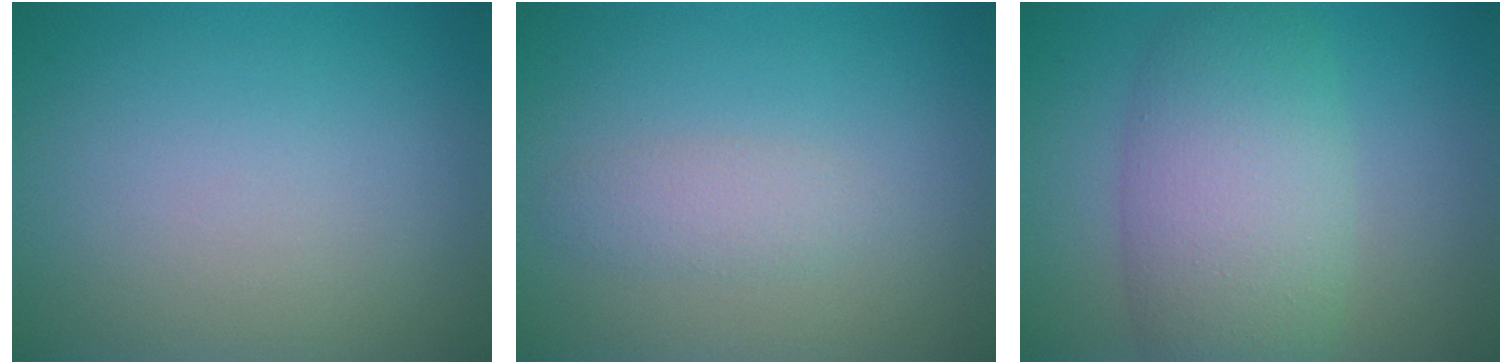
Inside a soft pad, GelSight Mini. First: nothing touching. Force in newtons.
{"total": 1.7, "press": 1.7, "slide": 0.0}
{"total": 7.3, "press": 7.3, "slide": 0.3}